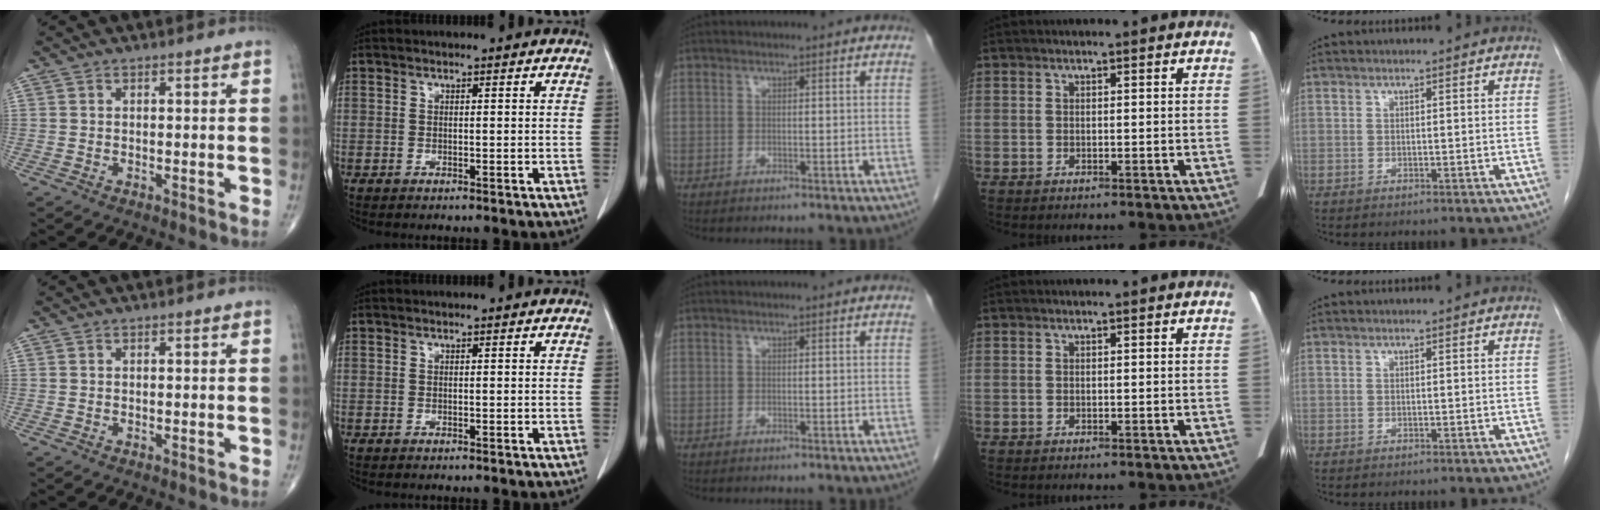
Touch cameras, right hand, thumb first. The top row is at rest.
{}